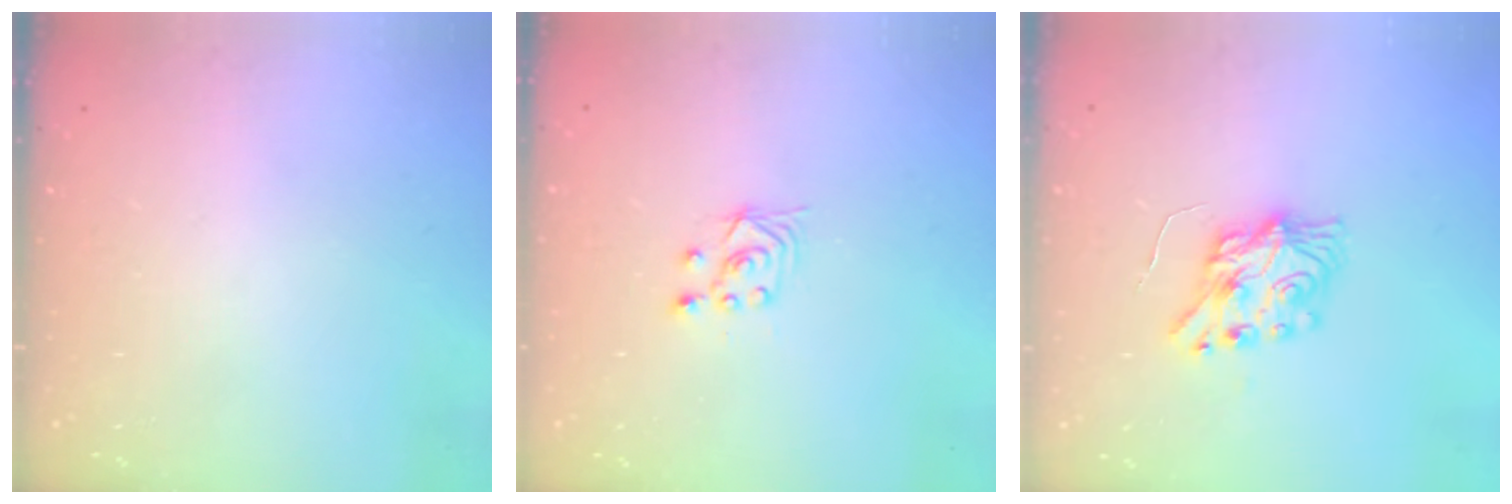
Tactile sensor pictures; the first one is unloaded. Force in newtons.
{"total": 2.5, "press": 2.2, "slide": 1.2}
{"total": 7.7, "press": 7.7, "slide": 0.8}